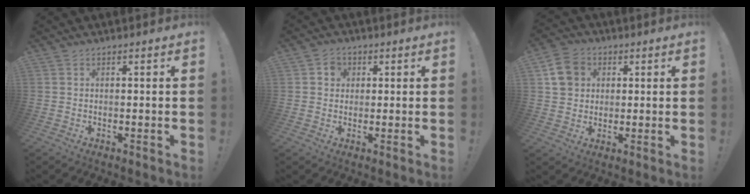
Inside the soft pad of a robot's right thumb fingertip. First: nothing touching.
{"total": 3.8, "force": [1.1, 3.4, 1.3], "torque": [-0.017, 0.000, 0.021]}
{"total": 9.1, "force": [2.8, 8.0, 3.5], "torque": [-0.045, 0.001, 0.059]}